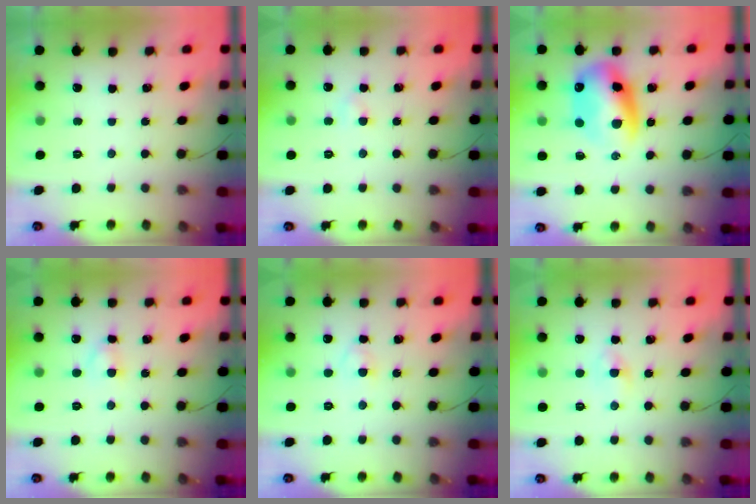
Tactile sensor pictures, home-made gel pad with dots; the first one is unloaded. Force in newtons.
{"total": 2.7, "press": 2.6, "slide": 0.9}
{"total": 13.4, "press": 13.0, "slide": 3.4}
{"total": 2.6, "press": 2.3, "slide": 1.2}
{"total": 2.6, "press": 2.4, "slide": 1.1}
{"total": 2.1, "press": 1.8, "slide": 1.0}